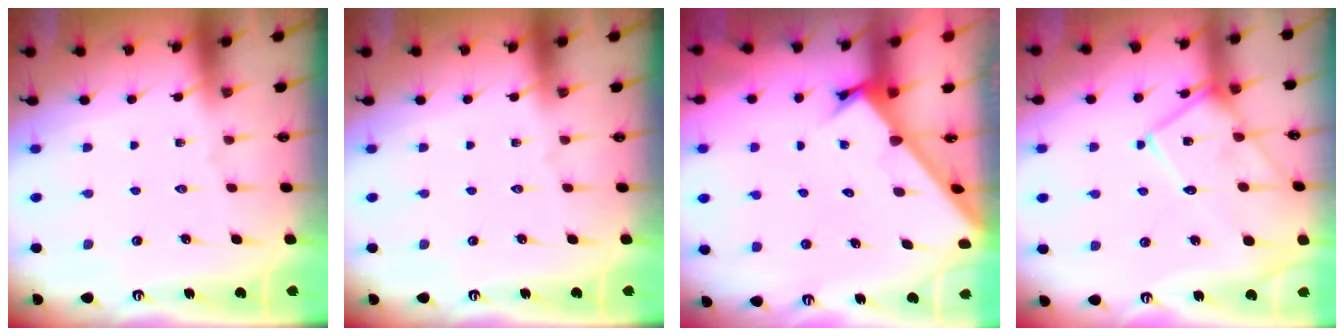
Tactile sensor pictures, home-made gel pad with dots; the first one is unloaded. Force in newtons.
{"total": 0.0}
{"total": 2.4, "press": 2.4, "slide": 0.2}
{"total": 14.2, "press": 14.2, "slide": 0.9}